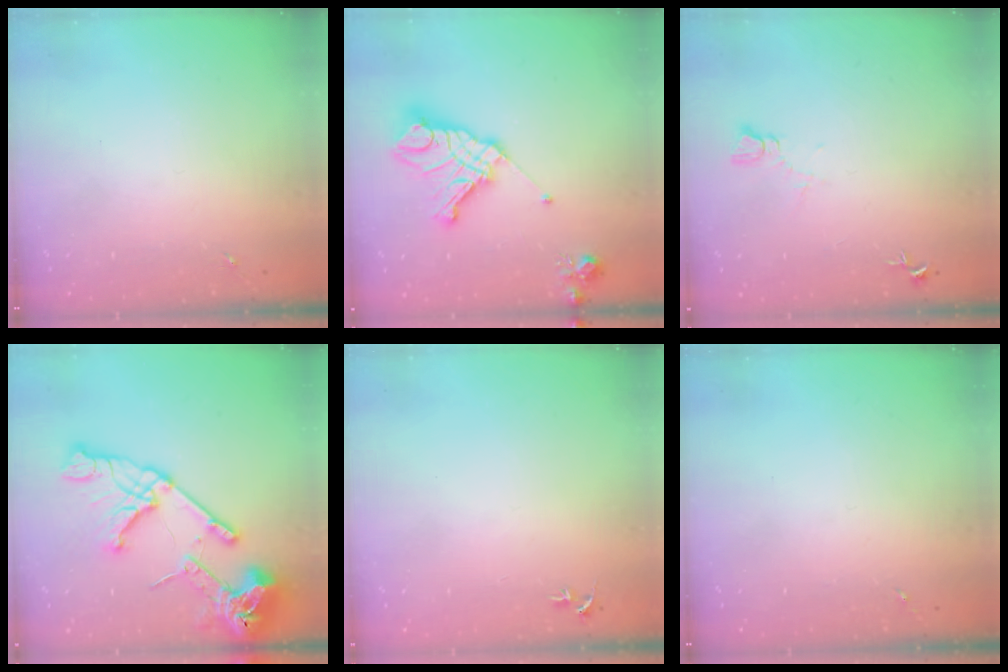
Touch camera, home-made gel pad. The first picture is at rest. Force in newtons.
{"total": 17.5, "press": 17.4, "slide": 2.0}
{"total": 4.3, "press": 4.3, "slide": 0.4}
{"total": 24.0, "press": 23.9, "slide": 2.5}
{"total": 2.7, "press": 2.7, "slide": 0.3}
{"total": 0.0}